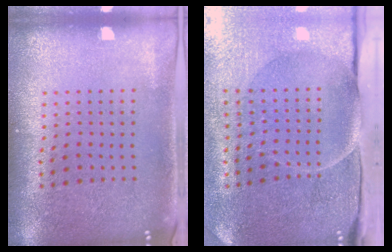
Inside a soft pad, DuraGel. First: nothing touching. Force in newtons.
{"total": 4.9, "press": 3.9, "slide": 3.0}